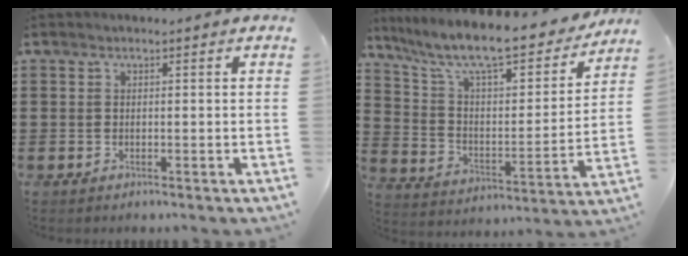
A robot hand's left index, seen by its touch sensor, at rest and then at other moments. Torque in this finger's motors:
{"motor_torque": [1.08, -1.06, 0.55, 0.21]}